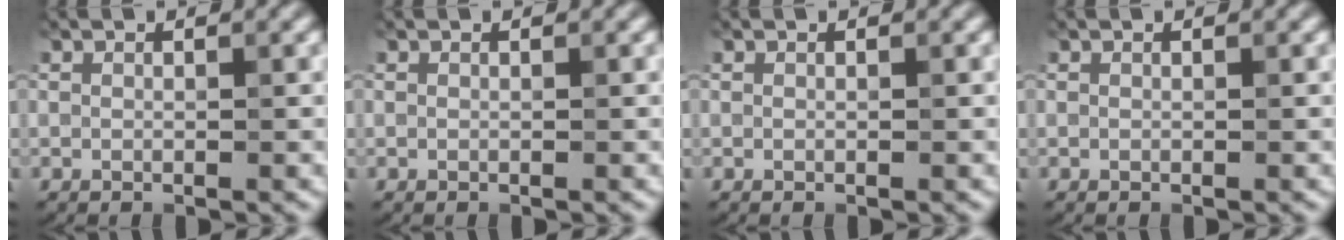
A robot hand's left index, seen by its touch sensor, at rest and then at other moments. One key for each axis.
{"total": 0.0}
{"total": 0.0}
{"total": 0.0}